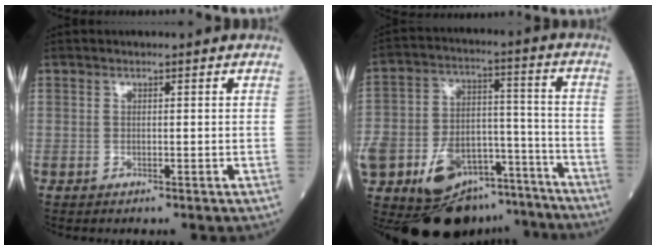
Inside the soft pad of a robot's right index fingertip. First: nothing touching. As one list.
[{"total": 21.9, "force": [-14.5, 12.2, 10.9], "torque": [-0.251, 0.030, -0.223]}]